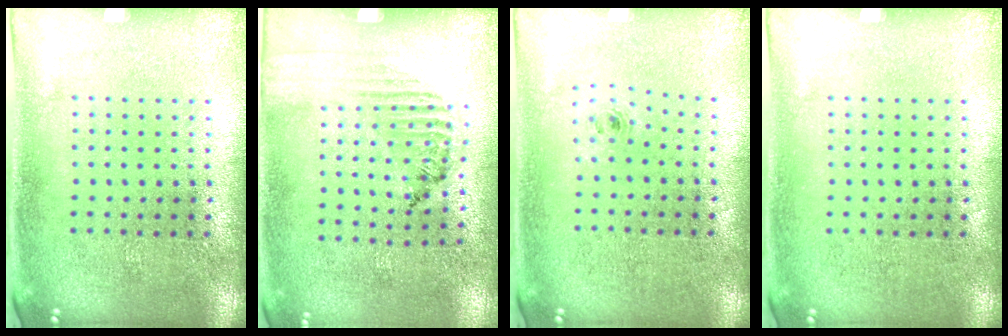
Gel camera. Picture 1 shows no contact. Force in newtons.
{"total": 1.5, "press": 1.1, "slide": 1.0}
{"total": 0.6, "press": 0.3, "slide": 0.5}
{"total": 0.0}